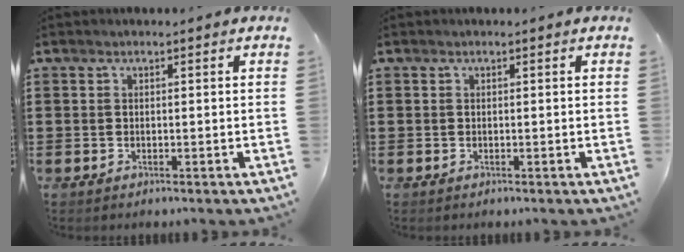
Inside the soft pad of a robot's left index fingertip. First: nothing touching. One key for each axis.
{"total": 0.0}